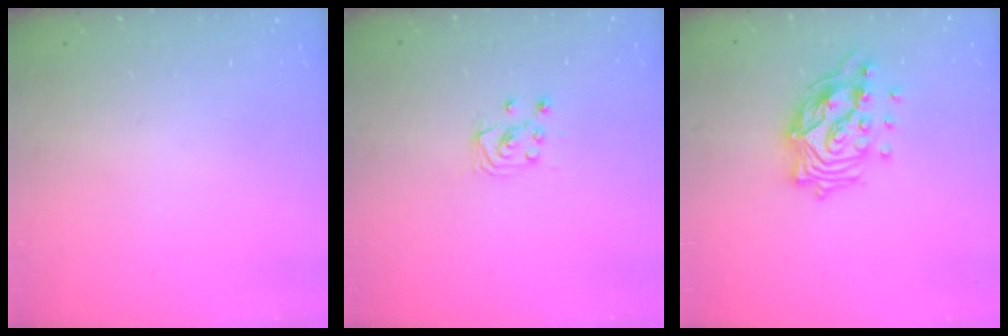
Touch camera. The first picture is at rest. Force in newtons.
{"total": 4.0, "press": 4.0, "slide": 0.4}
{"total": 15.2, "press": 15.2, "slide": 1.1}